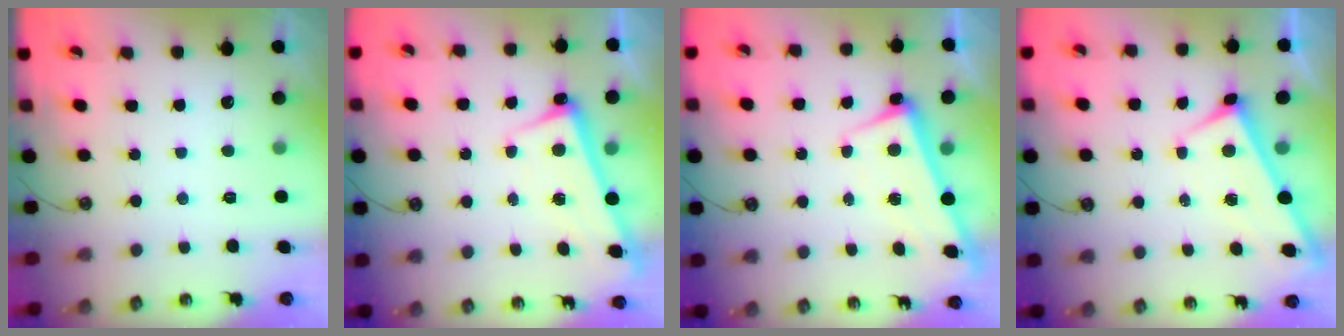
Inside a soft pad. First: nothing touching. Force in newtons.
{"total": 2.4, "press": 2.3, "slide": 0.9}
{"total": 2.5, "press": 2.4, "slide": 0.5}
{"total": 1.7, "press": 1.7, "slide": 0.2}